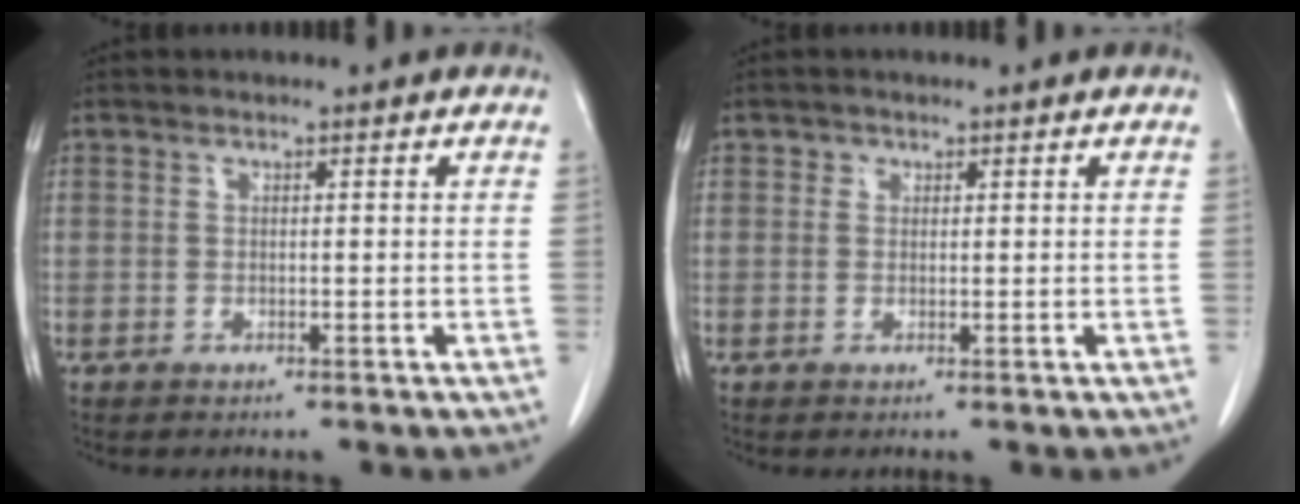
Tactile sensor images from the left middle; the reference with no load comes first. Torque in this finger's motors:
{"motor_torque": [0.20, -0.23, -0.09, 0.00]}